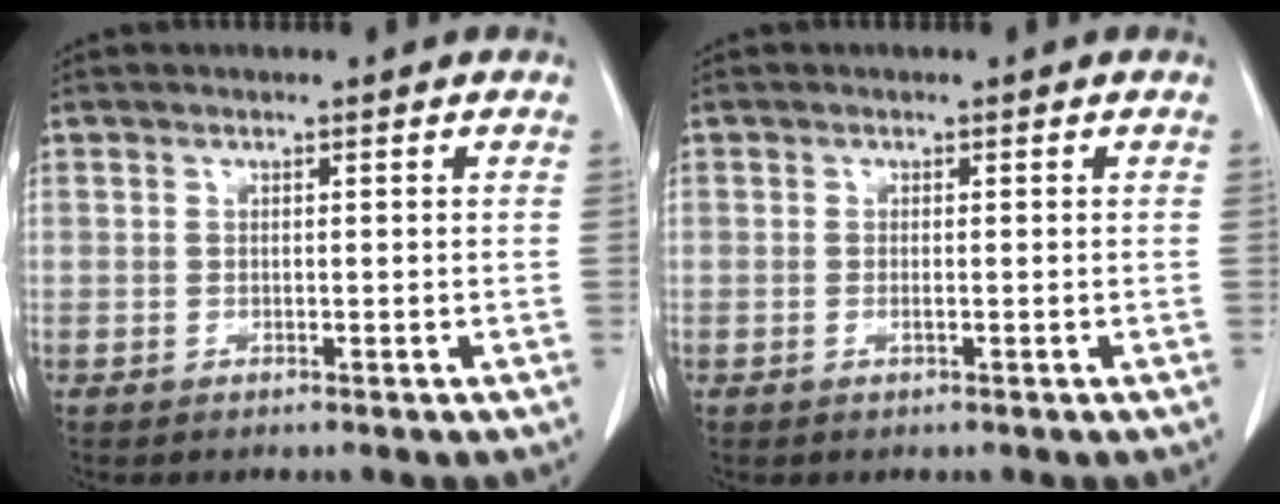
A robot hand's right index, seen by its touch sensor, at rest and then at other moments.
{"total": 0.5, "force": [-0.1, 0.0, 0.5], "torque": [-0.012, -0.002, -0.003]}